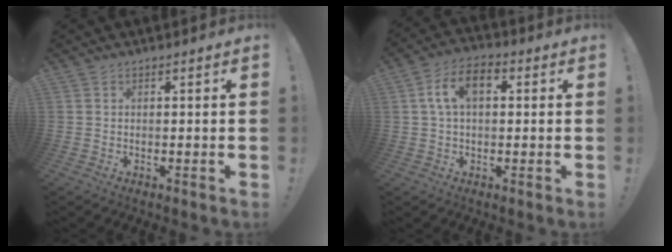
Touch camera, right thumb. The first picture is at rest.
{"total": 9.4, "force": [2.1, 5.7, 7.1], "torque": [-0.126, 0.014, 0.041]}